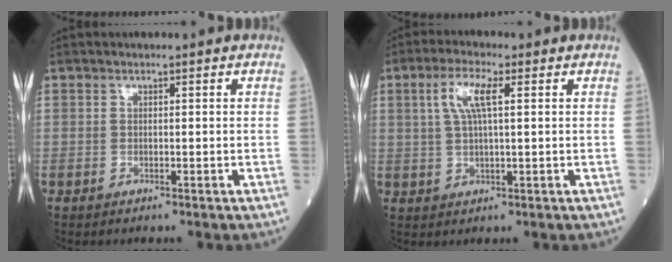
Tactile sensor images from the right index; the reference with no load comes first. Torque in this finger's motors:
{"motor_torque": [0.57, 0.29, 0.27, 0.12]}